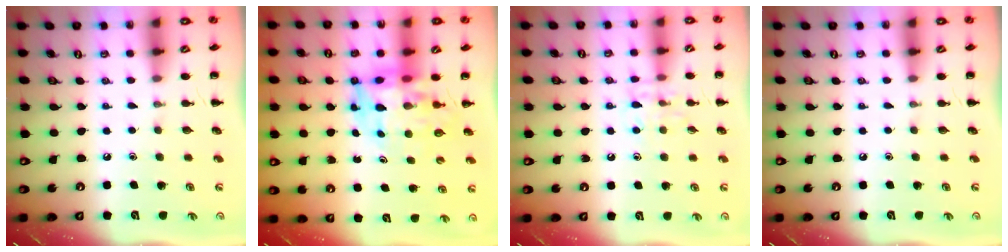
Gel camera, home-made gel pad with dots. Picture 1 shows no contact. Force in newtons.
{"total": 9.1, "press": 8.5, "slide": 3.2}
{"total": 7.7, "press": 7.6, "slide": 1.0}
{"total": 0.0}